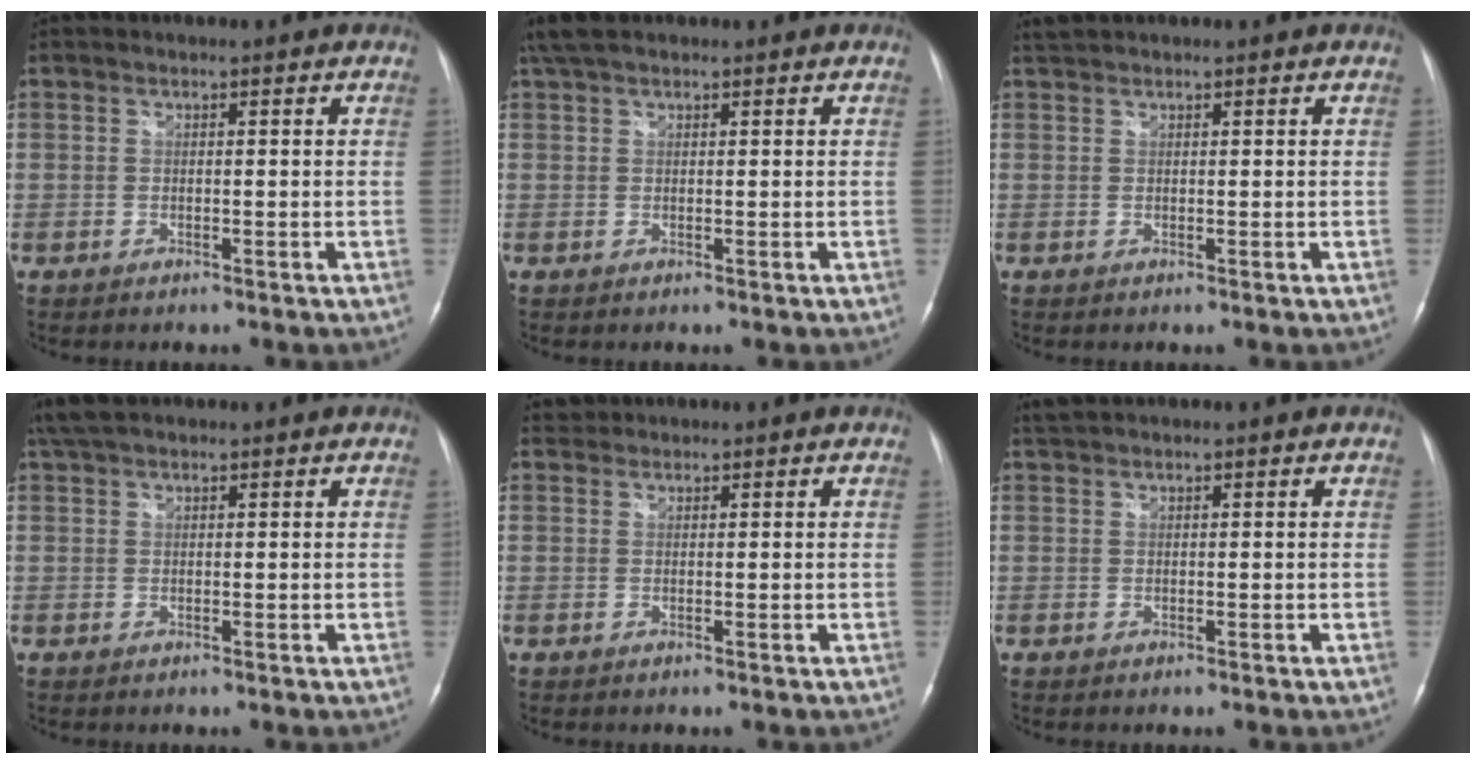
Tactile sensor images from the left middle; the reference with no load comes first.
{"total": 4.1, "force": [3.2, 1.4, 2.2], "torque": [-0.048, 0.027, 0.062]}
{"total": 1.2, "force": [1.2, 0.1, 0.2], "torque": [-0.008, 0.012, 0.028]}
{"total": 4.2, "force": [3.4, 1.4, 2.1], "torque": [-0.046, 0.026, 0.066]}
{"total": 1.2, "force": [1.0, 0.6, -0.3], "torque": [0.006, 0.009, 0.016]}
{"total": 1.3, "force": [1.2, 0.1, 0.3], "torque": [-0.010, 0.013, 0.029]}